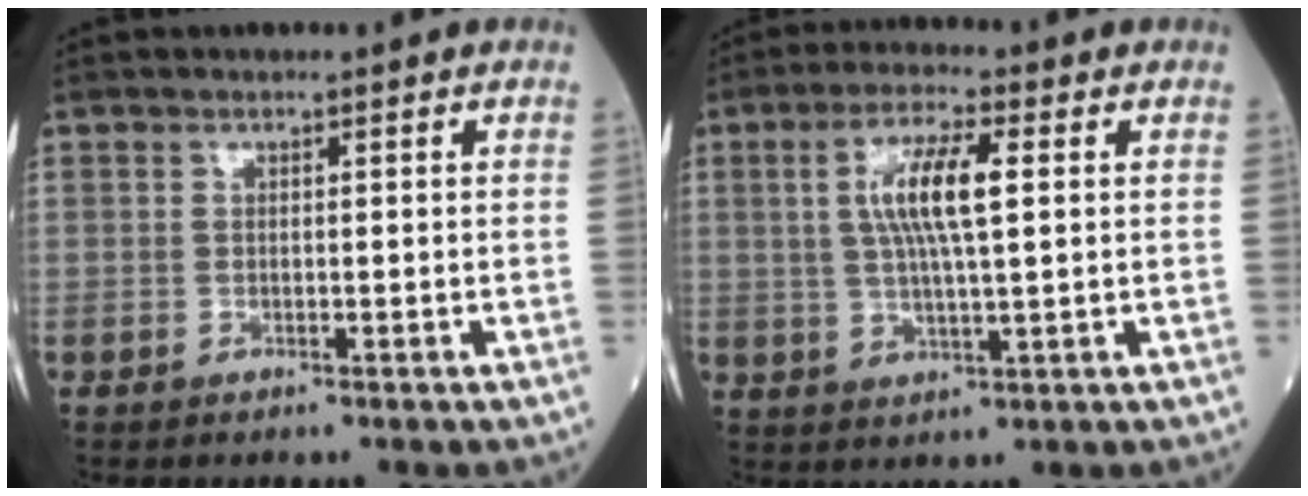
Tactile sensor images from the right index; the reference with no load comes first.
{"total": 8.6, "force": [1.8, 1.3, 8.3], "torque": [-0.167, 0.007, 0.037]}